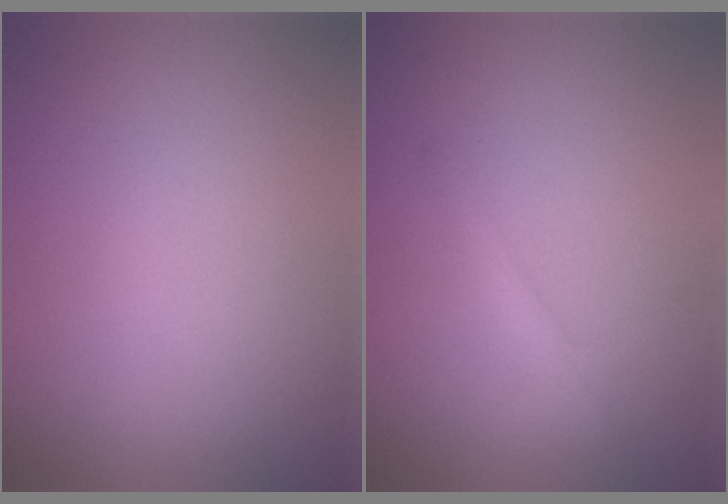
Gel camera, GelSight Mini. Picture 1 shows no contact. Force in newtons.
{"total": 1.6, "press": 1.6, "slide": 0.1}